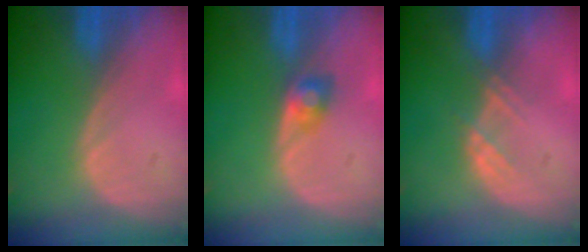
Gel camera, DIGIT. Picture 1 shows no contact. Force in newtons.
{"total": 2.3, "press": 2.3, "slide": 0.2}
{"total": 2.3, "press": 2.1, "slide": 0.7}